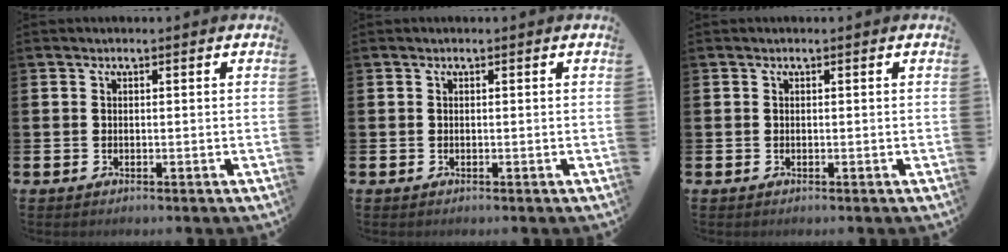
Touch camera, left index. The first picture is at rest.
{"total": 0.0}
{"total": 0.0}